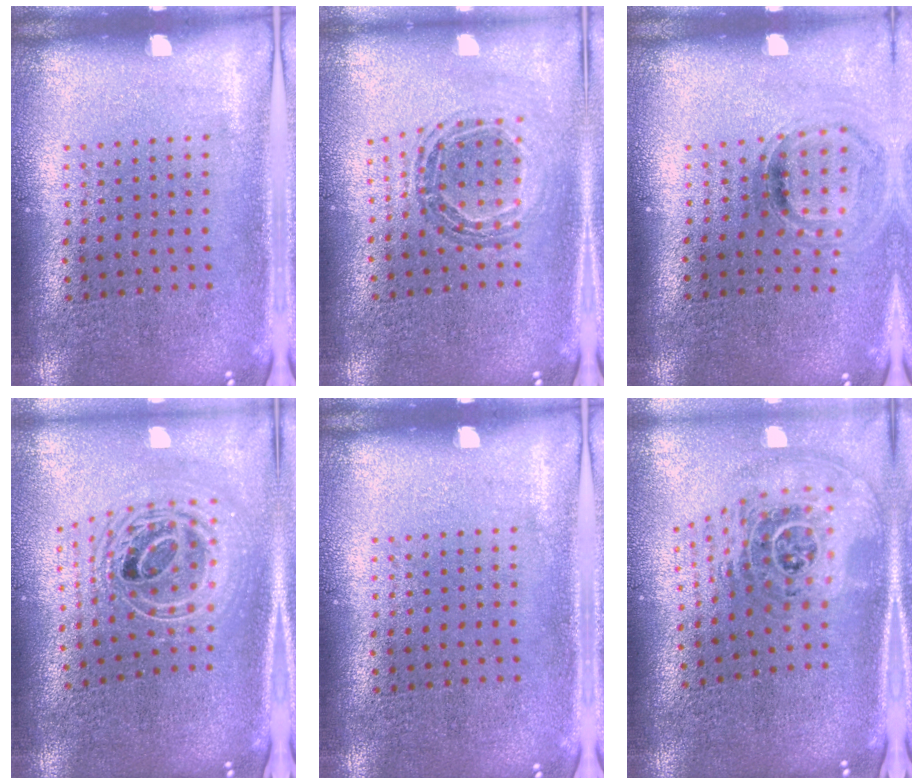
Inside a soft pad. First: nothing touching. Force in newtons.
{"total": 0.9, "press": 0.9, "slide": 0.2}
{"total": 1.0, "press": 0.9, "slide": 0.4}
{"total": 2.4, "press": 1.8, "slide": 1.7}
{"total": 0.0}
{"total": 2.0, "press": 1.5, "slide": 1.3}